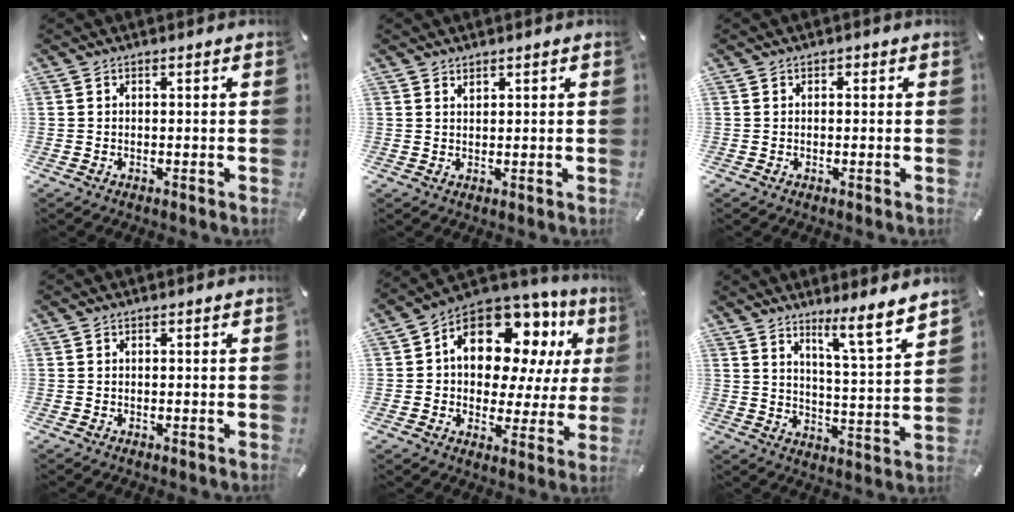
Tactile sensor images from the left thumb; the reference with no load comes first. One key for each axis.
{"total": 1.3, "fx": 1.2, "fy": 0.6, "fz": 0.1, "tx": -0.003, "ty": -0.003, "tz": 0.024}
{"total": 0.7, "fx": 0.1, "fy": 0.7, "fz": 0.1, "tx": -0.001, "ty": 0.006, "tz": 0.000}
{"total": 0.0}
{"total": 15.3, "fx": 7.4, "fy": 10.1, "fz": 8.8, "tx": -0.146, "ty": -0.050, "tz": 0.134}
{"total": 9.7, "fx": 7.9, "fy": 0.8, "fz": 5.7, "tx": -0.077, "ty": -0.064, "tz": 0.130}